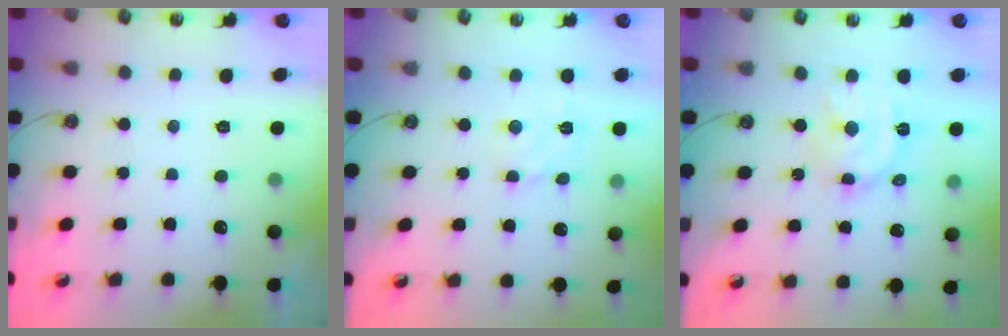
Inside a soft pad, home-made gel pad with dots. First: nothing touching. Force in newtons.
{"total": 2.9, "press": 2.8, "slide": 0.2}
{"total": 12.6, "press": 12.6, "slide": 1.0}